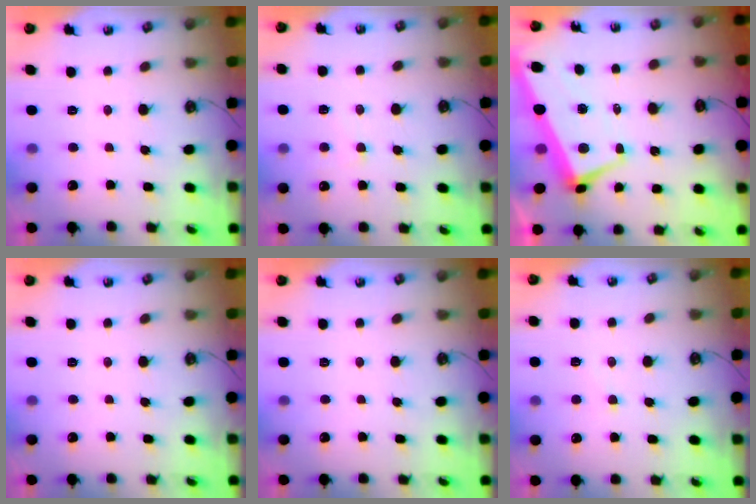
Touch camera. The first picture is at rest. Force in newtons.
{"total": 2.6, "press": 2.5, "slide": 0.4}
{"total": 1.8, "press": 1.1, "slide": 1.3}
{"total": 0.0}
{"total": 0.0}
{"total": 0.9, "press": 0.4, "slide": 0.8}